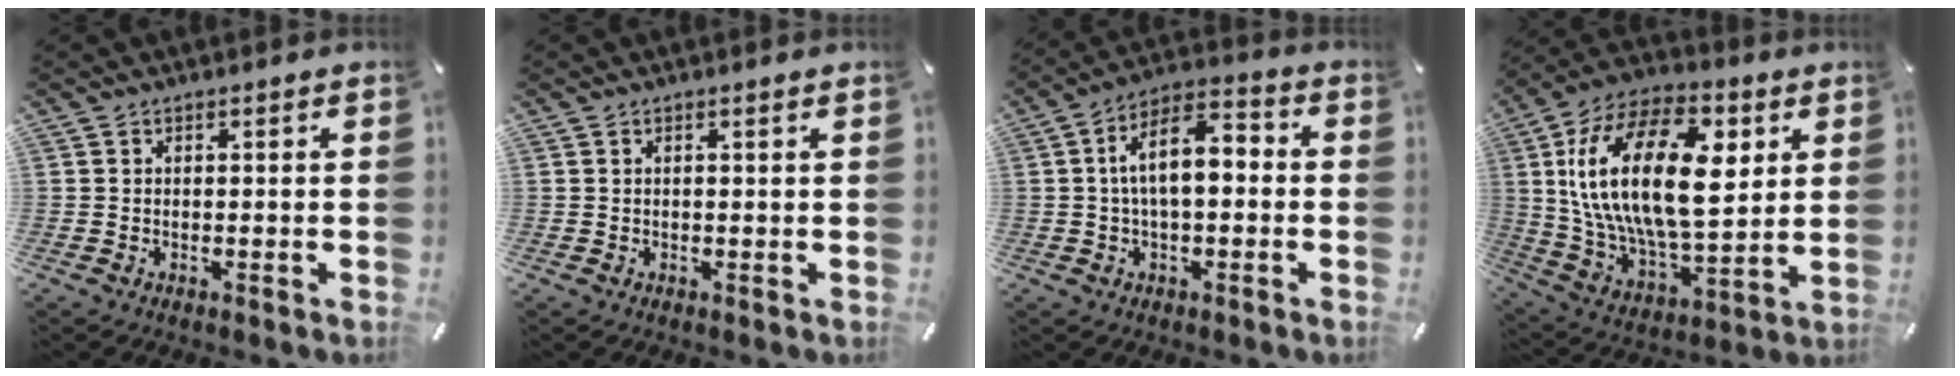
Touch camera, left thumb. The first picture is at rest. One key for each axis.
{"total": 0.7, "fx": 0.3, "fy": -0.1, "fz": 0.7, "tx": -0.010, "ty": 0.000, "tz": 0.004}
{"total": 10.8, "fx": -0.1, "fy": 5.4, "fz": 9.4, "tx": -0.169, "ty": 0.011, "tz": 0.000}
{"total": 26.3, "fx": 5.9, "fy": 14.6, "fz": 21.1, "tx": -0.418, "ty": -0.016, "tz": 0.097}